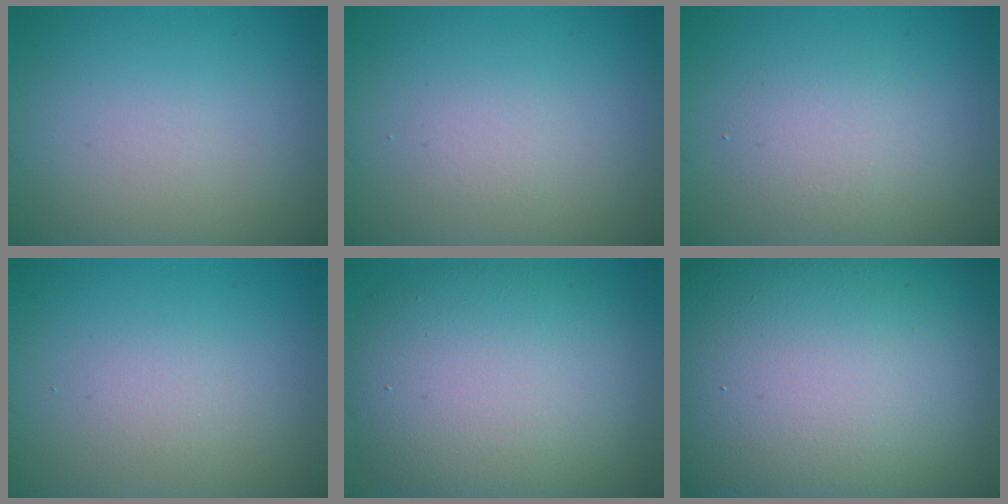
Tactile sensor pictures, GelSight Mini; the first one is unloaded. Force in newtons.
{"total": 1.1, "press": 1.1, "slide": 0.0}
{"total": 2.2, "press": 2.2, "slide": 0.1}
{"total": 1.2, "press": 1.2, "slide": 0.1}
{"total": 11.3, "press": 11.3, "slide": 0.6}
{"total": 28.1, "press": 28.1, "slide": 0.8}